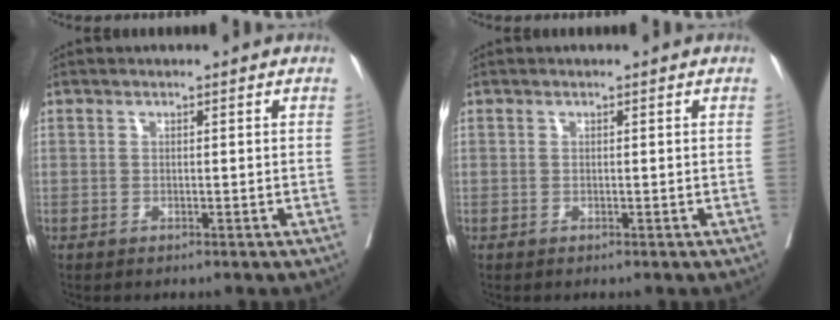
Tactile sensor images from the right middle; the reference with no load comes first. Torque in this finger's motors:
{"motor_torque": [0.00, 0.00, 0.00, 0.00]}